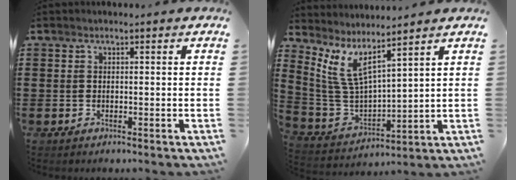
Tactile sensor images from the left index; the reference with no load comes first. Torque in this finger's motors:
{"motor_torque": [2.14, 0.00, 0.45, 0.07]}